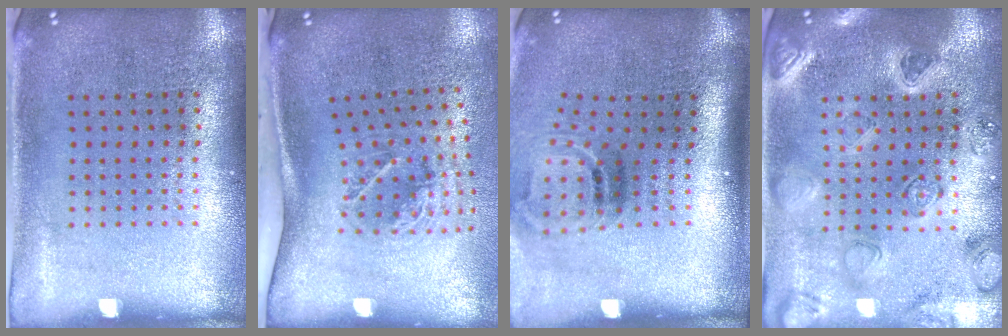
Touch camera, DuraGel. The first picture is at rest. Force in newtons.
{"total": 2.1, "press": 1.3, "slide": 1.7}
{"total": 2.0, "press": 1.2, "slide": 1.6}
{"total": 2.3, "press": 2.2, "slide": 0.3}